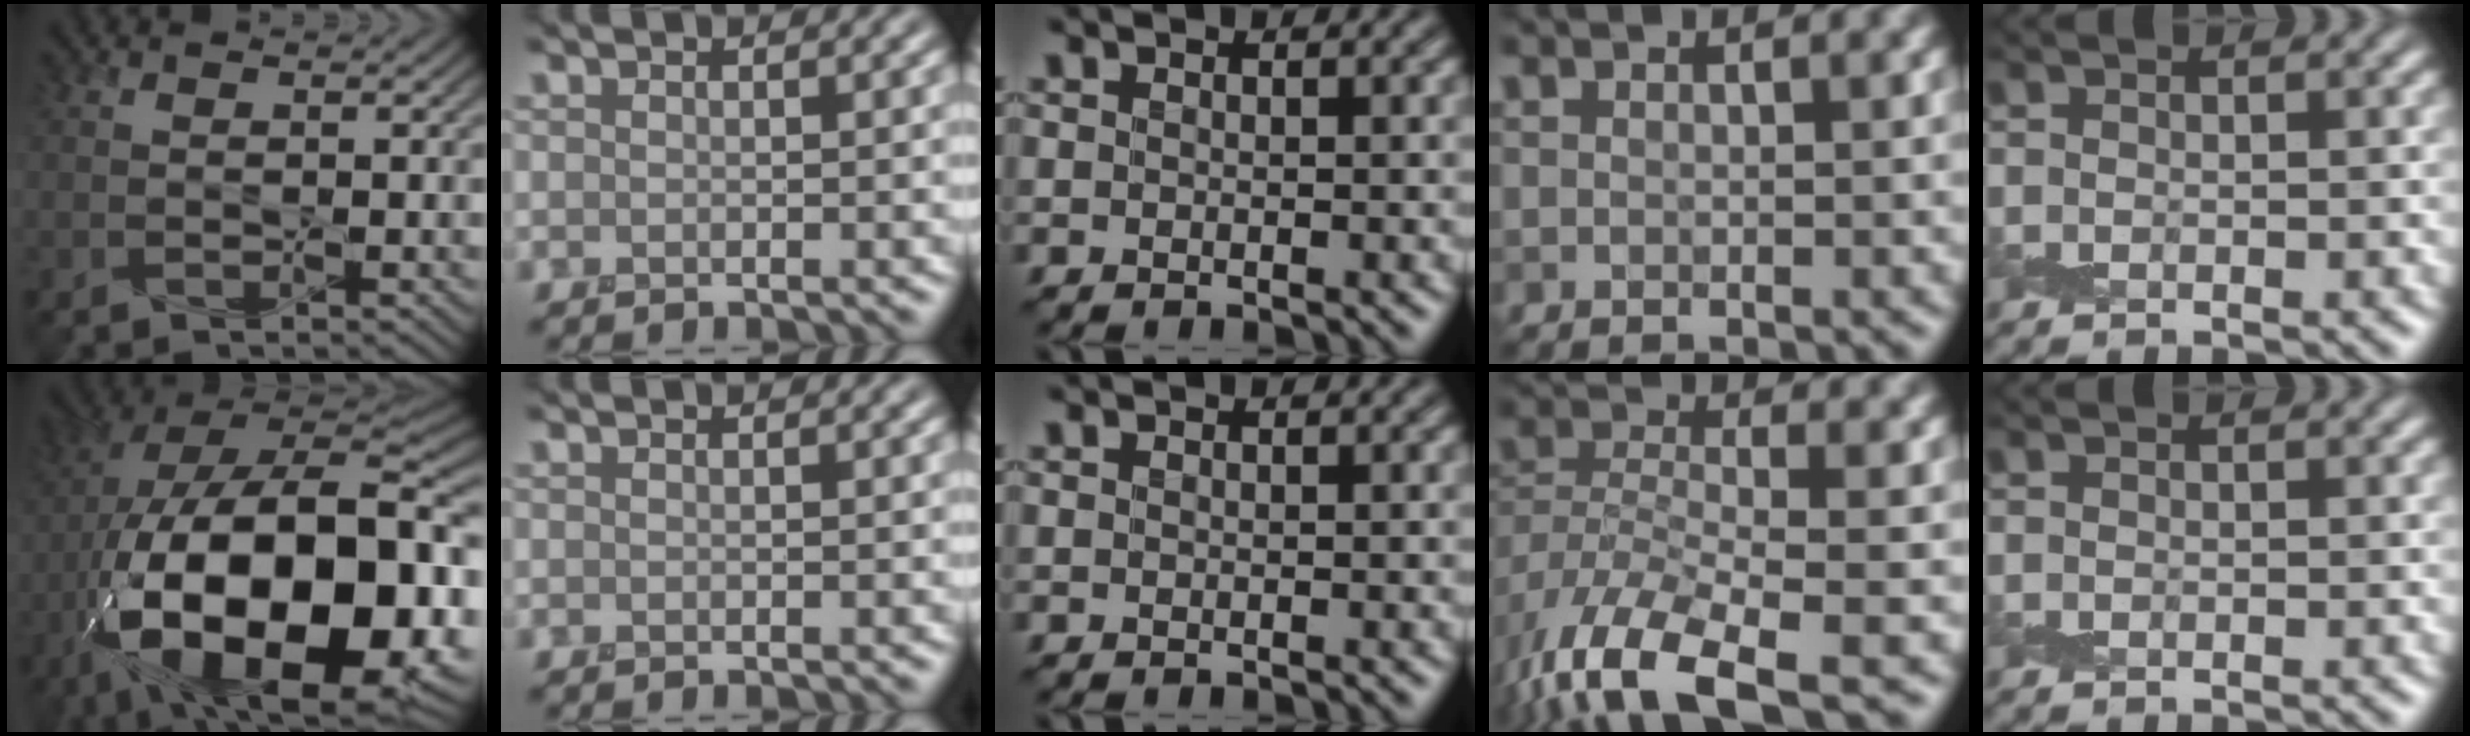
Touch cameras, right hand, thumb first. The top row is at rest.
{"thumb": {"total": 23.6, "force": [-7.5, 12.1, 18.8], "torque": [-0.363, -0.038, -0.094]}, "ring": {"total": 10.0, "force": [-6.1, 3.9, 6.9], "torque": [-0.142, -0.018, -0.117]}}